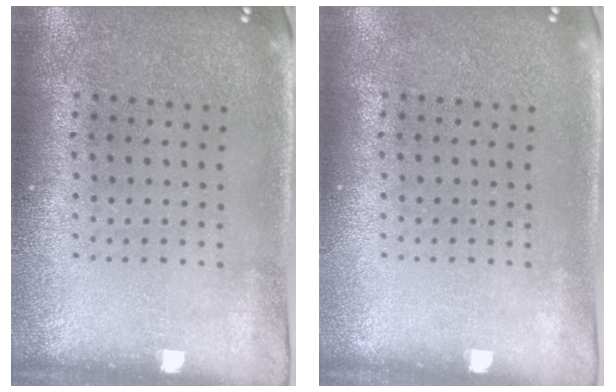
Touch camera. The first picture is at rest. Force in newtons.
{"total": 0.0}